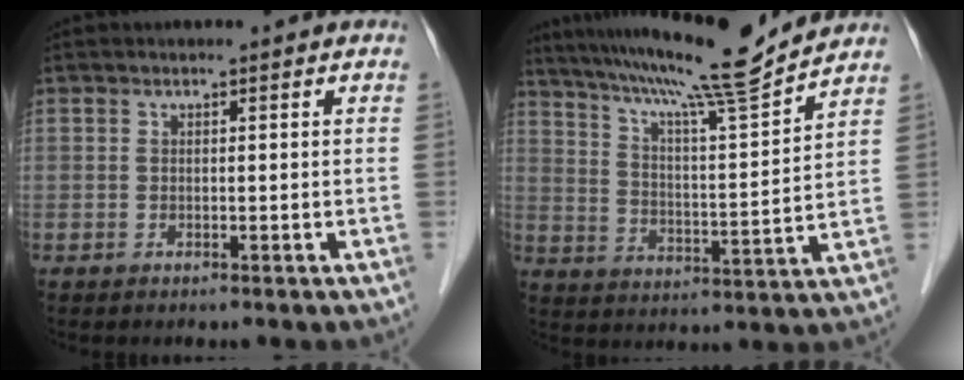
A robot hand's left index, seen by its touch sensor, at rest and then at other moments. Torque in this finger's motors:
{"motor_torque": [0.37, -0.36, 0.36, 0.15]}